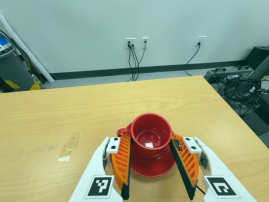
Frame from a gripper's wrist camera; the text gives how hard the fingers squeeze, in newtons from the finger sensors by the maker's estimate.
{"total": 2.0, "left": 1.3, "right": 2.7}